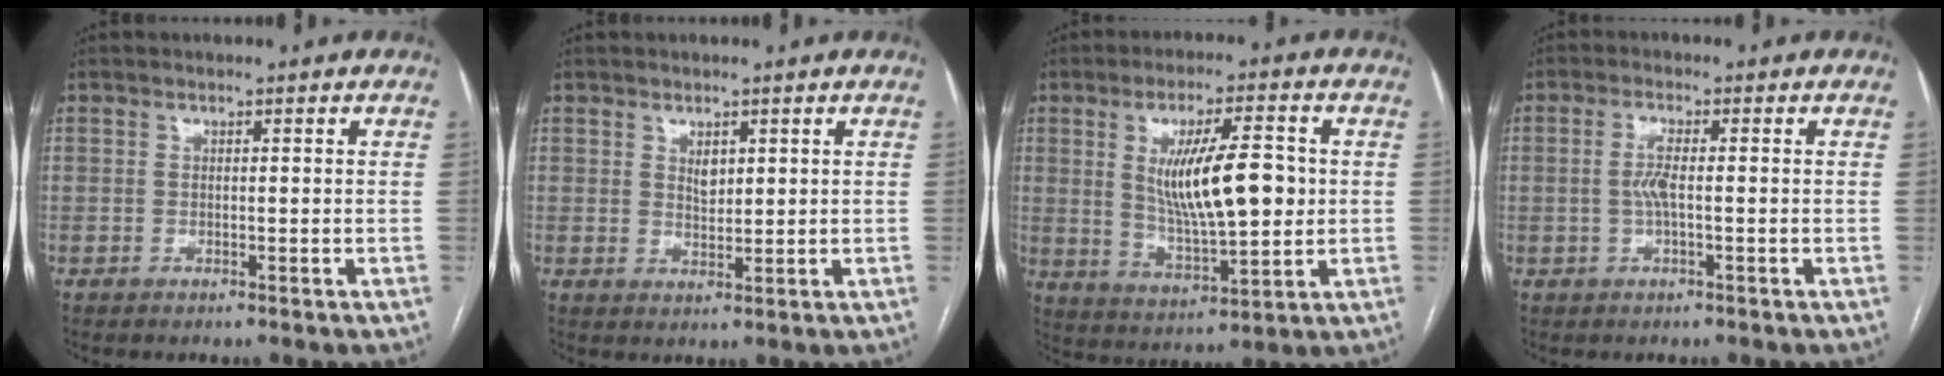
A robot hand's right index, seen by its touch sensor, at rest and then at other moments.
{"total": 2.1, "force": [1.0, 1.2, 1.4], "torque": [-0.026, -0.002, 0.022]}
{"total": 12.9, "force": [1.8, 2.9, 12.5], "torque": [-0.224, 0.000, 0.036]}
{"total": 3.0, "force": [-0.3, 0.4, 3.0], "torque": [-0.064, 0.000, -0.006]}